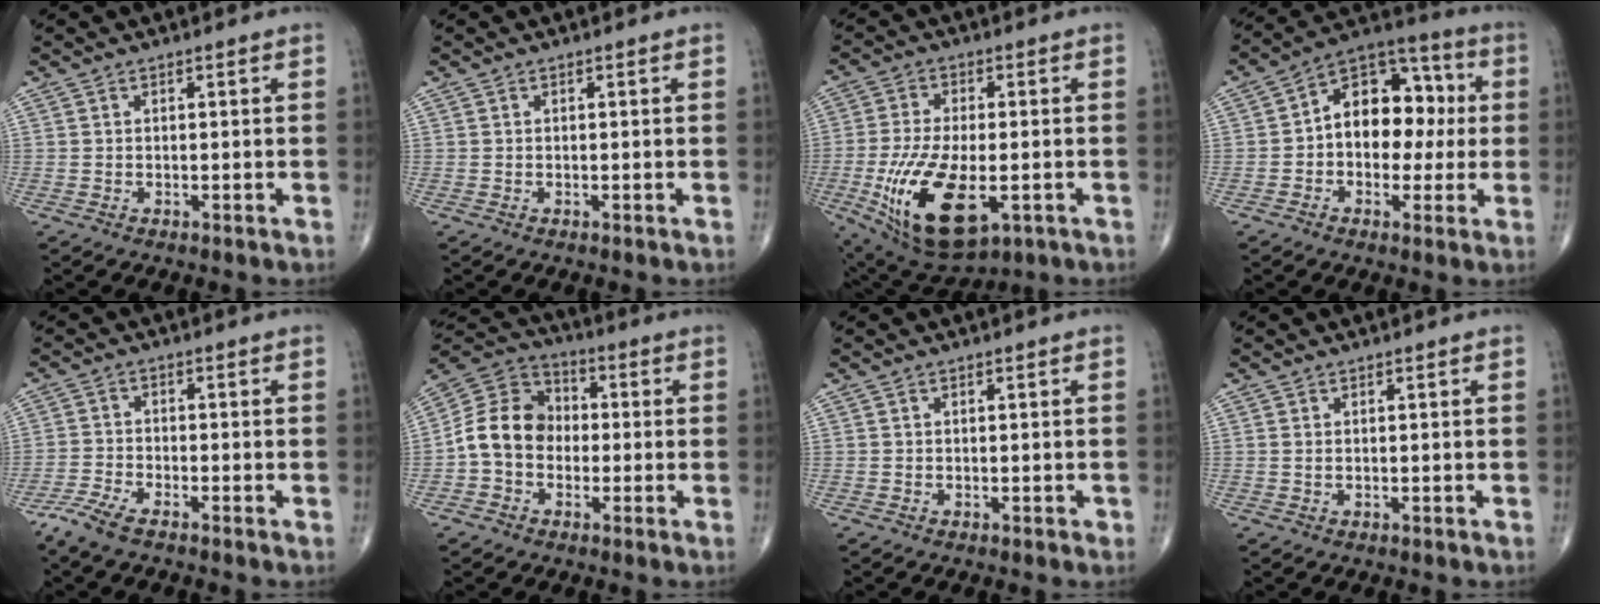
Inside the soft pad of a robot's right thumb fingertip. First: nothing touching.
{"total": 0.0}
{"total": 17.7, "force": [-4.9, 8.5, 14.8], "torque": [-0.290, -0.010, -0.067]}
{"total": 14.8, "force": [0.7, 10.2, 10.7], "torque": [-0.111, 0.039, -0.003]}
{"total": 4.7, "force": [-3.6, 1.0, 2.8], "torque": [-0.076, 0.004, -0.079]}
{"total": 11.5, "force": [-1.4, 9.4, 6.5], "torque": [-0.104, 0.040, -0.040]}
{"total": 0.5, "force": [0.1, 0.4, 0.3], "torque": [-0.001, 0.000, 0.002]}
{"total": 0.5, "force": [0.2, 0.2, 0.4], "torque": [-0.010, 0.003, 0.005]}